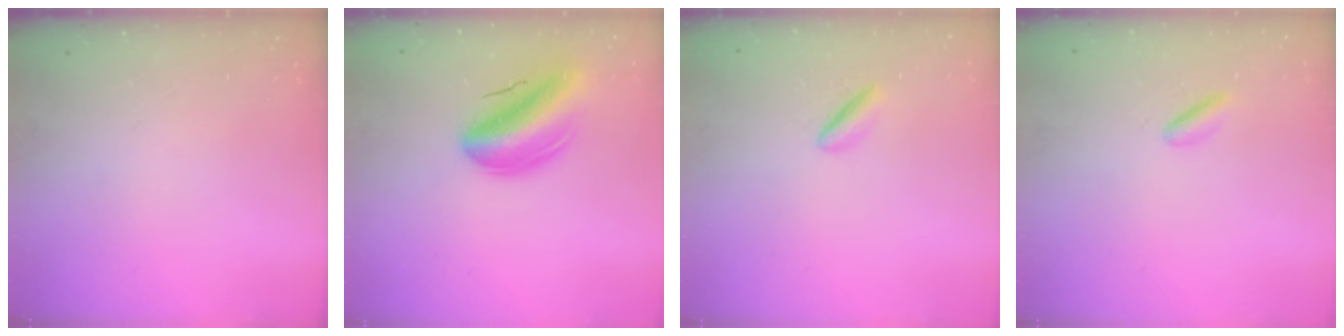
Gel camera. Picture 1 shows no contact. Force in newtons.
{"total": 14.5, "press": 13.9, "slide": 3.9}
{"total": 1.9, "press": 1.9, "slide": 0.4}
{"total": 2.2, "press": 2.1, "slide": 0.5}